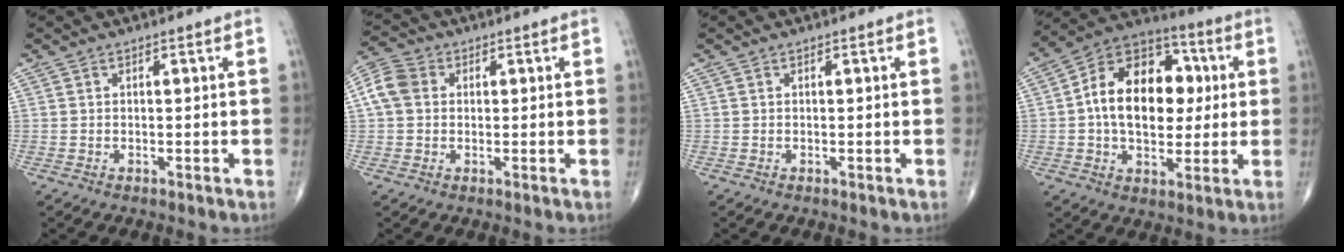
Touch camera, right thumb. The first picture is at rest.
{"total": 6.1, "force": [0.9, 4.9, 3.5], "torque": [-0.073, 0.018, 0.010]}
{"total": 0.0}
{"total": 18.7, "force": [1.5, 12.3, 13.9], "torque": [-0.188, 0.024, 0.017]}